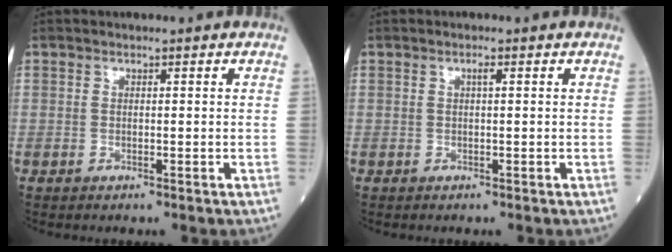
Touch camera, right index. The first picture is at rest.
{"total": 1.0, "force": [0.2, 0.3, 0.9], "torque": [-0.023, 0.003, 0.003]}